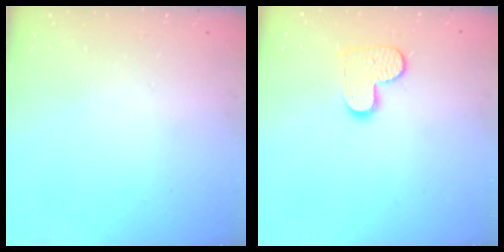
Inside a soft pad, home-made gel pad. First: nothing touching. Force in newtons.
{"total": 9.7, "press": 9.7, "slide": 0.5}